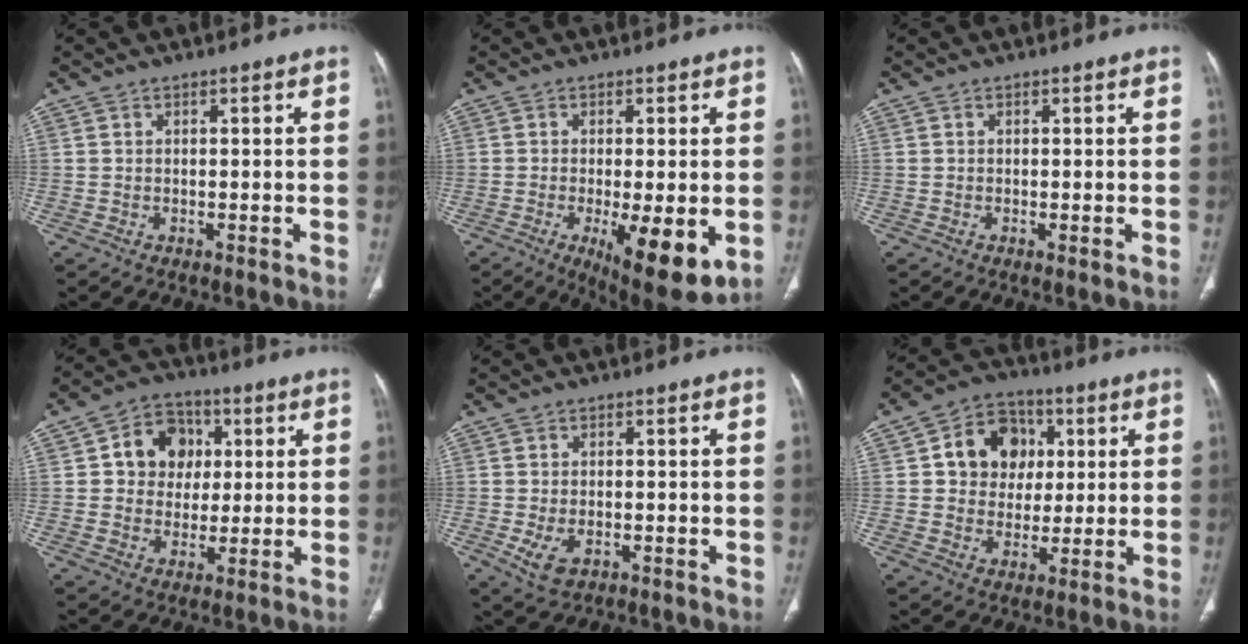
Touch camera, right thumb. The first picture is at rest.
{"total": 12.4, "force": [-3.3, 3.7, 11.3], "torque": [-0.165, -0.024, -0.041]}
{"total": 0.9, "force": [-0.1, 0.2, 0.9], "torque": [-0.018, -0.005, -0.003]}
{"total": 10.4, "force": [2.1, 8.8, 5.1], "torque": [-0.033, 0.004, 0.029]}
{"total": 4.8, "force": [-1.5, 2.8, 3.5], "torque": [-0.071, -0.001, -0.018]}
{"total": 12.2, "force": [2.8, 10.1, 6.1], "torque": [-0.051, 0.004, 0.042]}